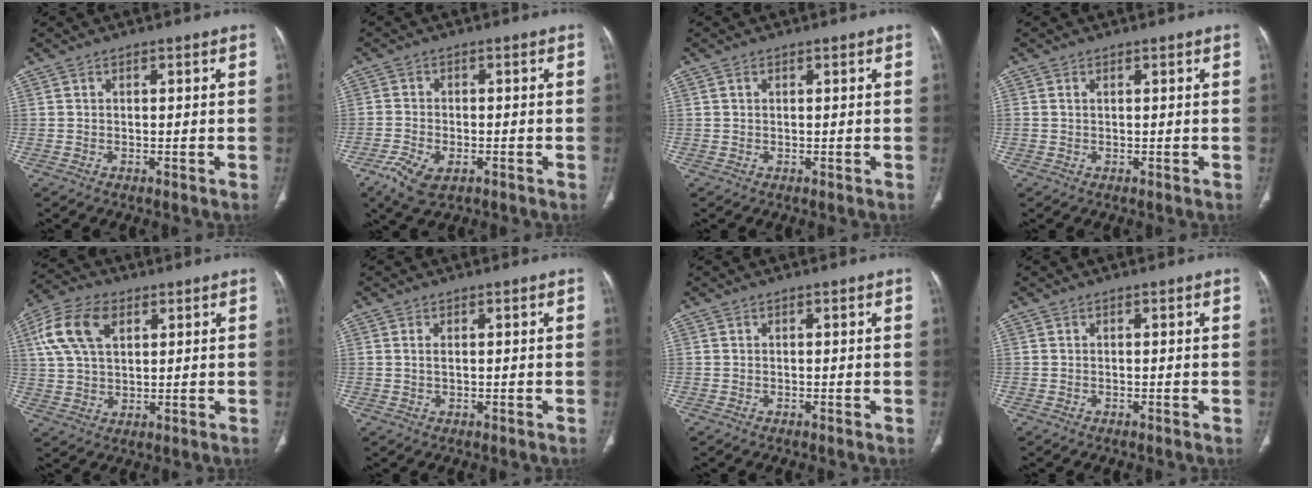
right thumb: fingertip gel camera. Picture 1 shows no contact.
{"total": 6.5, "force": [-3.4, 3.3, 4.4], "torque": [-0.099, 0.005, -0.060]}
{"total": 0.7, "force": [0.3, 0.5, 0.4], "torque": [-0.008, 0.003, 0.005]}
{"total": 0.8, "force": [0.2, 0.5, 0.5], "torque": [-0.013, 0.004, 0.007]}
{"total": 11.9, "force": [4.5, 7.2, 8.4], "torque": [-0.166, 0.007, 0.085]}
{"total": 1.3, "force": [0.3, 0.6, 1.1], "torque": [-0.025, 0.002, 0.008]}
{"total": 0.0}
{"total": 0.0}